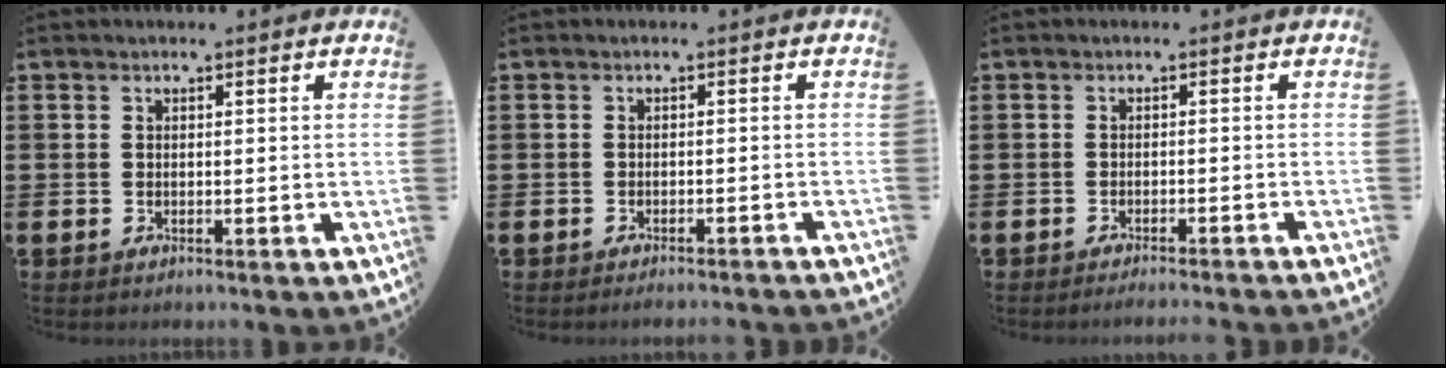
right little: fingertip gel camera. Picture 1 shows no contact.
{"total": 1.0, "force": [-1.0, -0.1, 0.2], "torque": [-0.003, 0.000, -0.020]}
{"total": 1.2, "force": [-1.2, -0.3, 0.2], "torque": [-0.002, 0.002, -0.024]}